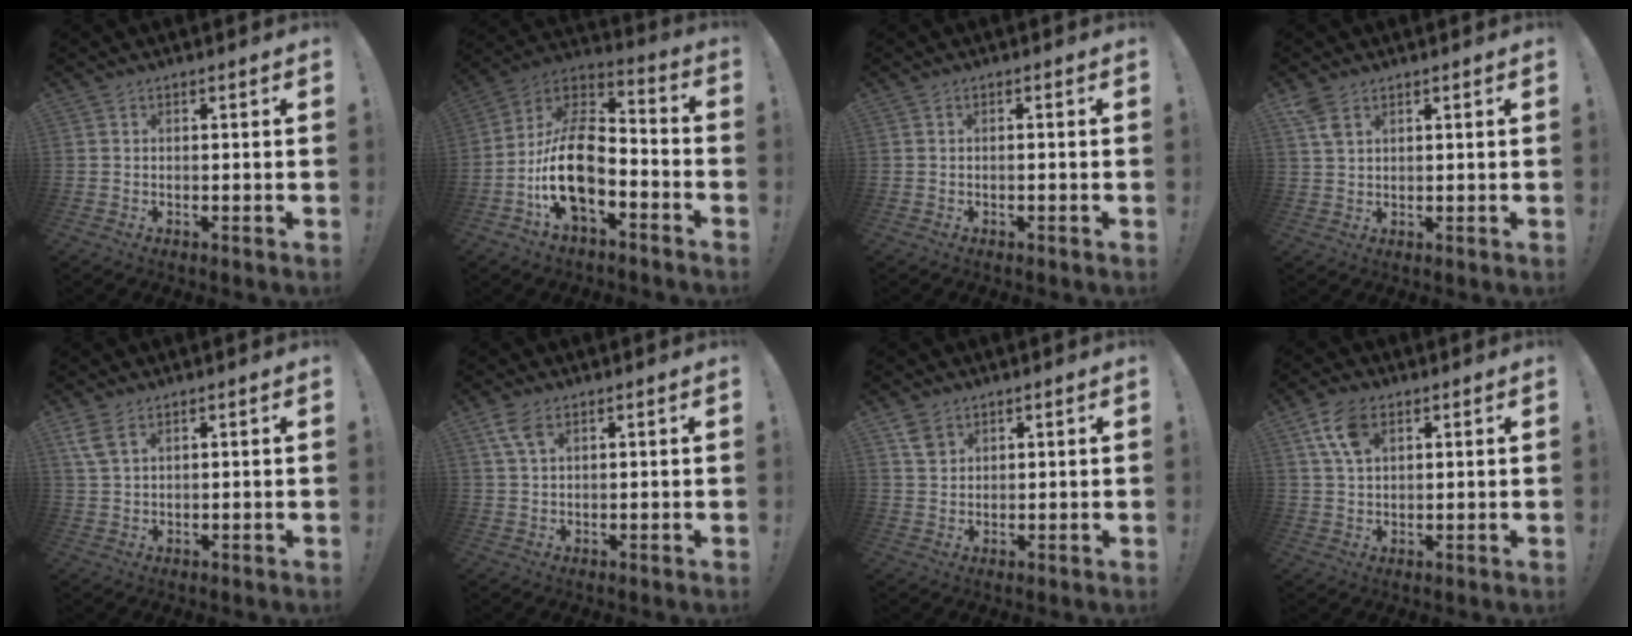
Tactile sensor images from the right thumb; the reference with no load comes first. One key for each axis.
{"total": 17.6, "fx": -6.3, "fy": 9.9, "fz": 13.1, "tx": -0.250, "ty": 0.034, "tz": -0.103}
{"total": 1.0, "fx": -0.8, "fy": -0.3, "fz": 0.5, "tx": -0.018, "ty": 0.002, "tz": -0.014}
{"total": 4.5, "fx": 2.7, "fy": 2.2, "fz": 2.8, "tx": -0.045, "ty": -0.014, "tz": 0.051}
{"total": 4.8, "fx": 2.8, "fy": 2.1, "fz": 3.3, "tx": -0.076, "ty": -0.001, "tz": 0.058}
{"total": 5.2, "fx": 2.7, "fy": 2.3, "fz": 3.7, "tx": -0.072, "ty": -0.006, "tz": 0.052}
{"total": 4.3, "fx": 2.7, "fy": 2.9, "fz": 1.7, "tx": -0.017, "ty": -0.012, "tz": 0.049}
{"total": 8.4, "fx": 4.0, "fy": 4.6, "fz": 5.8, "tx": -0.104, "ty": -0.002, "tz": 0.077}